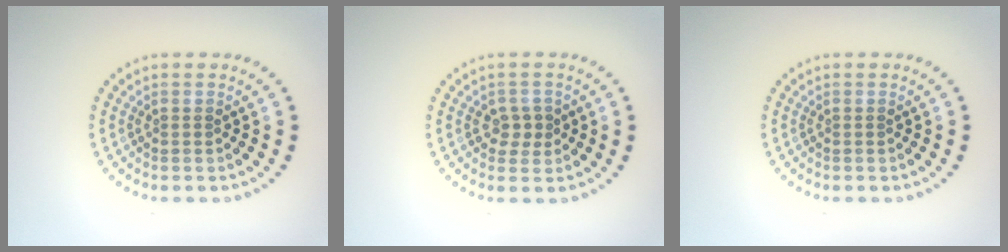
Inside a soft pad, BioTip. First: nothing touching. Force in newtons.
{"total": 1.9, "press": 1.8, "slide": 0.6}
{"total": 0.0}